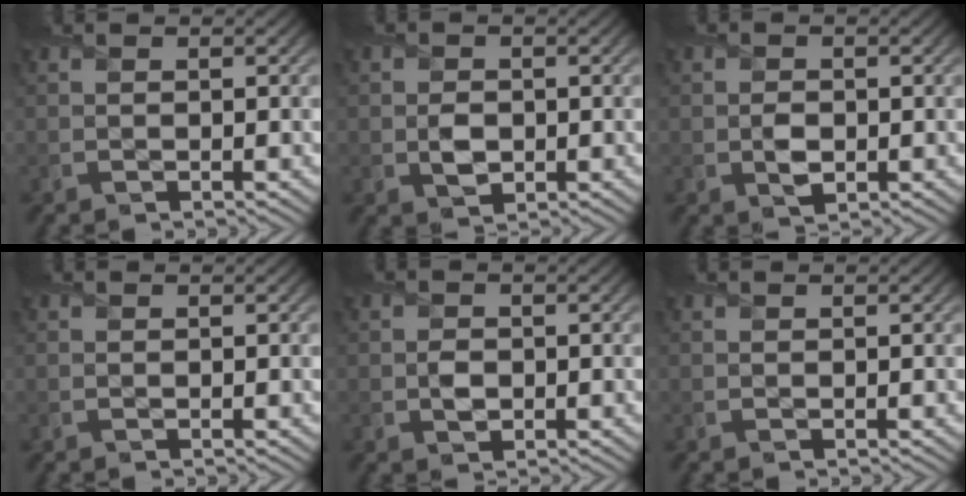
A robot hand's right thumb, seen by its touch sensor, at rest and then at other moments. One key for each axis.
{"total": 2.8, "fx": -0.3, "fy": 2.4, "fz": 1.6, "tx": -0.035, "ty": -0.009, "tz": -0.009}
{"total": 2.3, "fx": -0.3, "fy": 1.8, "fz": 1.4, "tx": -0.028, "ty": -0.008, "tz": -0.007}
{"total": 0.0}
{"total": 2.0, "fx": -0.3, "fy": 1.7, "fz": 1.1, "tx": -0.023, "ty": -0.005, "tz": -0.009}
{"total": 0.0}